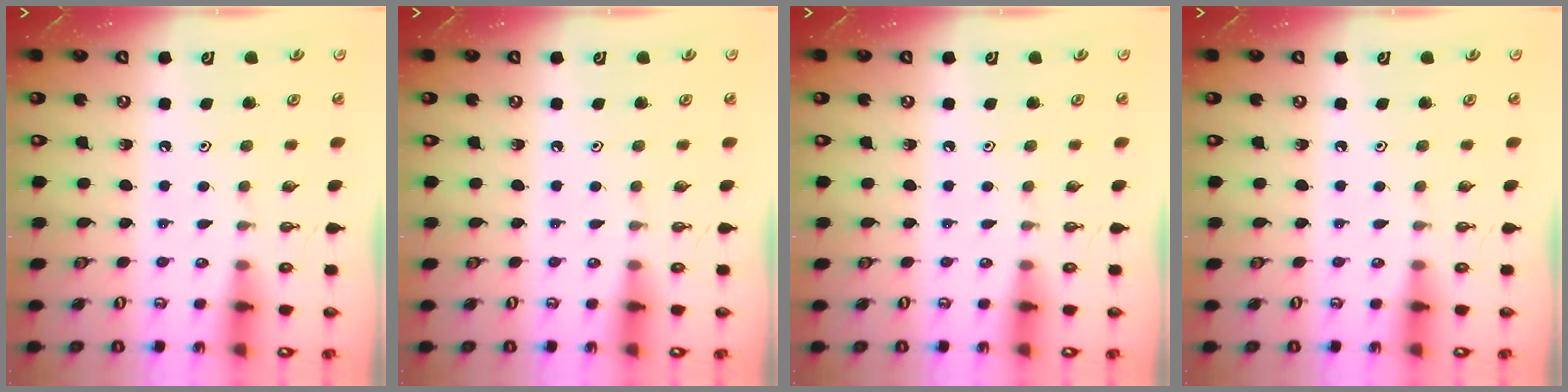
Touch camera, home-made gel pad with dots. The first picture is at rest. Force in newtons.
{"total": 0.0}
{"total": 0.0}
{"total": 0.0}